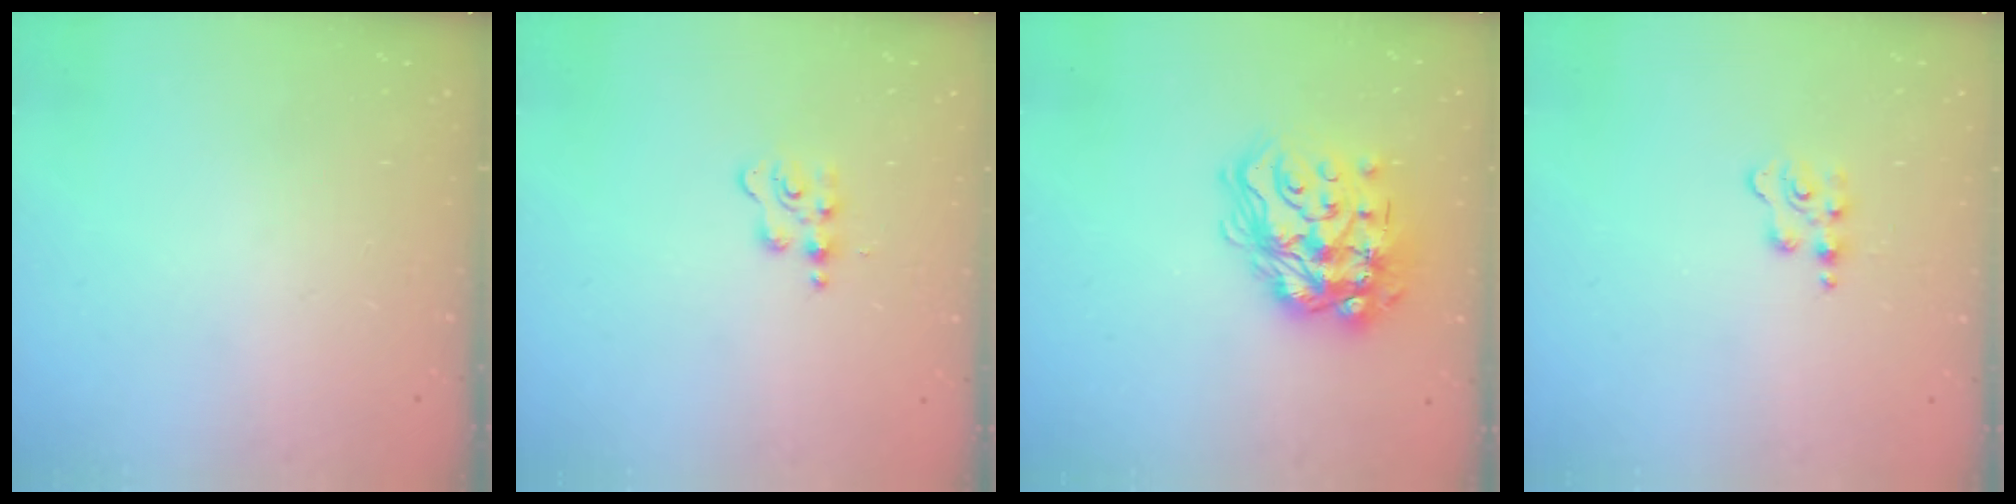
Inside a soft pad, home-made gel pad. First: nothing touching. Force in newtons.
{"total": 3.3, "press": 3.3, "slide": 0.4}
{"total": 19.4, "press": 19.3, "slide": 1.5}
{"total": 2.7, "press": 2.7, "slide": 0.5}